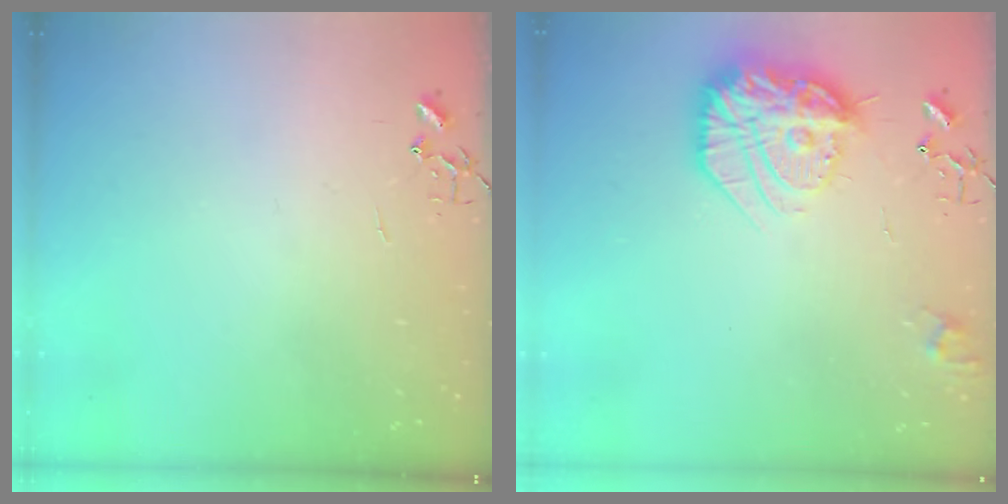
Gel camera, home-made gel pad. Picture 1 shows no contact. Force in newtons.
{"total": 22.1, "press": 22.0, "slide": 2.1}